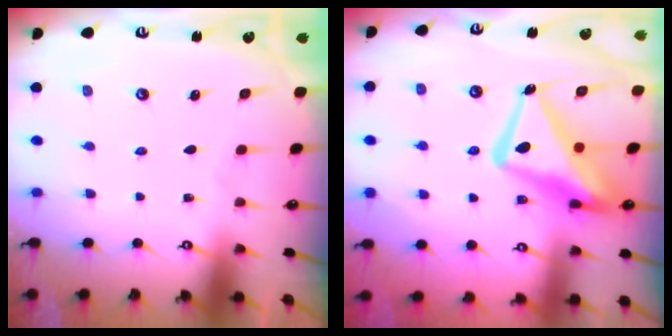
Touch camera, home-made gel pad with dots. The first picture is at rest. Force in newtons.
{"total": 17.3, "press": 17.2, "slide": 1.7}